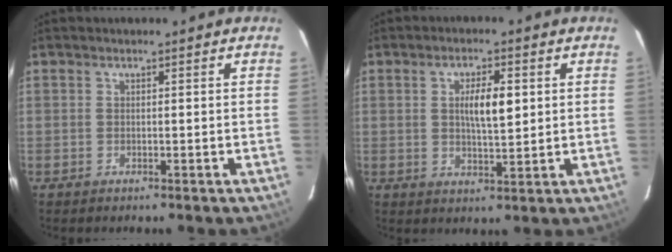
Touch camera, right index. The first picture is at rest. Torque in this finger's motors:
{"motor_torque": [0.41, 0.18, 0.24, 0.09]}